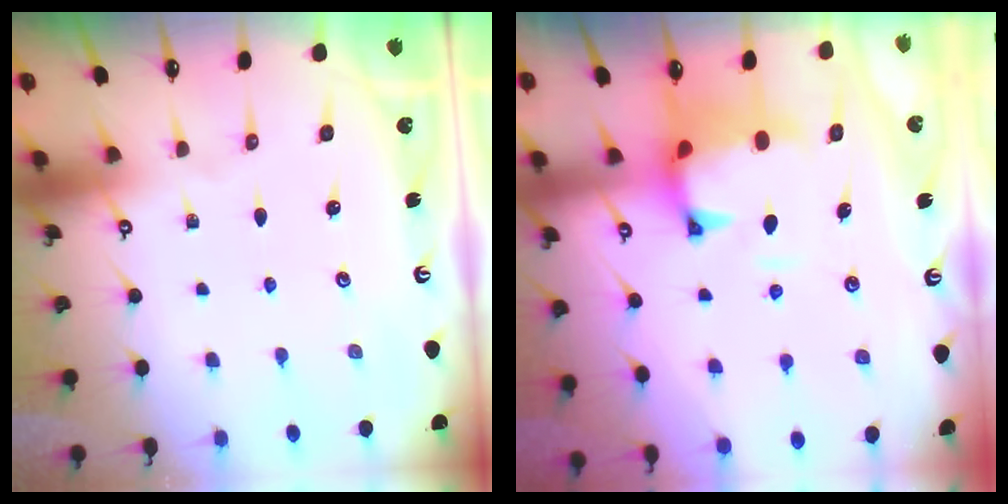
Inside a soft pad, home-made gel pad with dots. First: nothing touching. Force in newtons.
{"total": 1.2, "press": 0.3, "slide": 1.1}